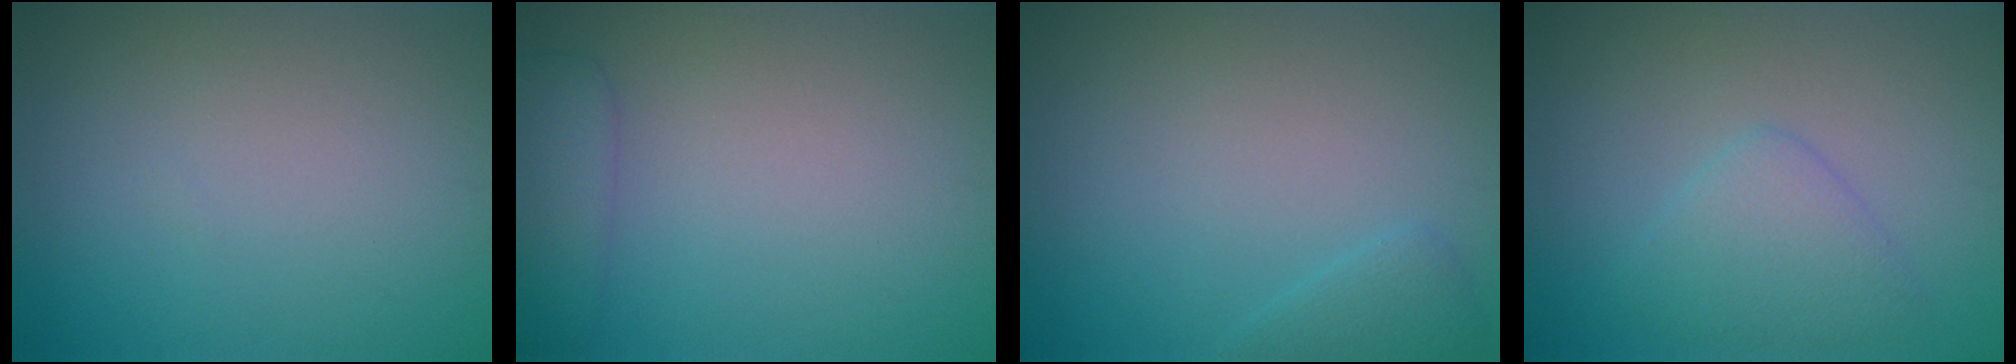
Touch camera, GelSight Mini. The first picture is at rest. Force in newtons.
{"total": 2.8, "press": 2.8, "slide": 0.1}
{"total": 1.4, "press": 1.4, "slide": 0.1}
{"total": 3.0, "press": 3.0, "slide": 0.0}